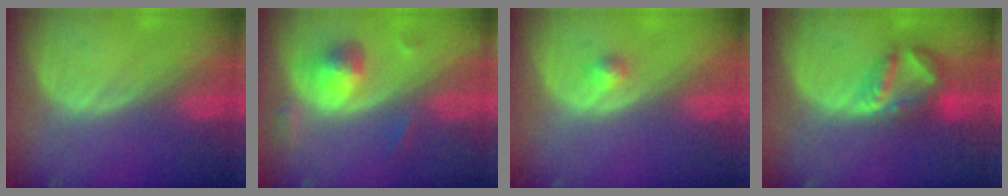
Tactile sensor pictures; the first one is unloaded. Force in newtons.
{"total": 5.6, "press": 5.2, "slide": 1.9}
{"total": 1.7, "press": 1.4, "slide": 0.8}
{"total": 6.9, "press": 6.4, "slide": 2.5}